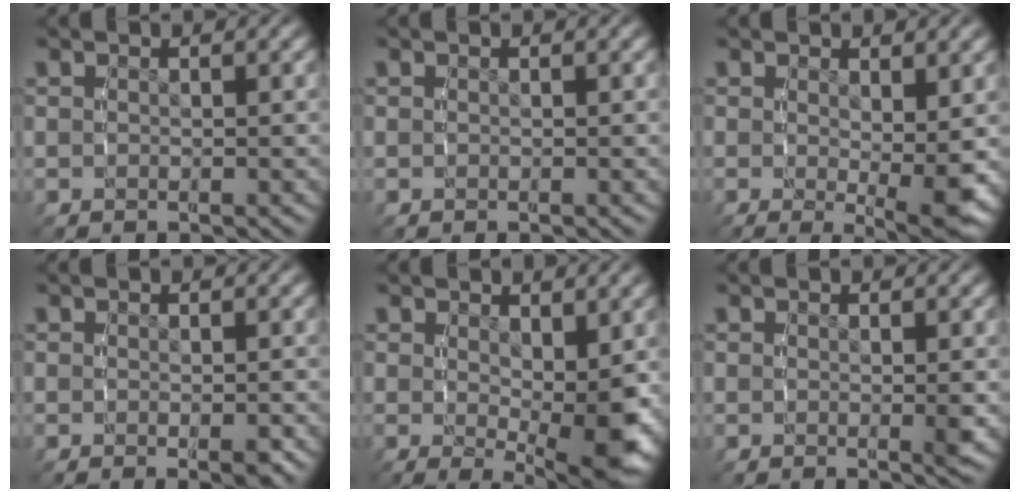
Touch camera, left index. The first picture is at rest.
{"total": 0.0}
{"total": 2.9, "force": [0.3, 0.0, 2.8], "torque": [-0.031, -0.013, 0.006]}
{"total": 0.7, "force": [-0.3, -0.1, 0.6], "torque": [-0.007, 0.001, -0.007]}
{"total": 4.3, "force": [0.3, 0.8, 4.2], "torque": [-0.054, -0.019, 0.010]}
{"total": 0.8, "force": [0.3, -0.3, 0.7], "torque": [-0.004, 0.000, 0.001]}